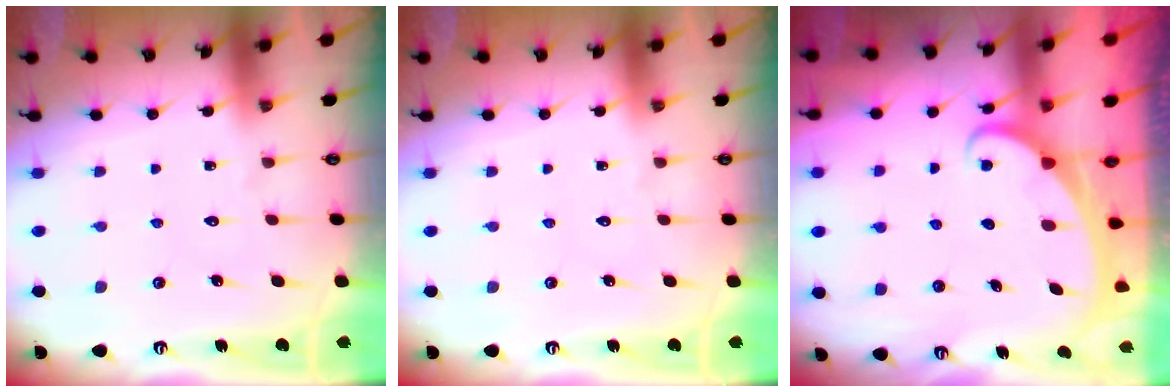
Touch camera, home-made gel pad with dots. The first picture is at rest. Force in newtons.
{"total": 0.0}
{"total": 1.9, "press": 1.9, "slide": 0.1}